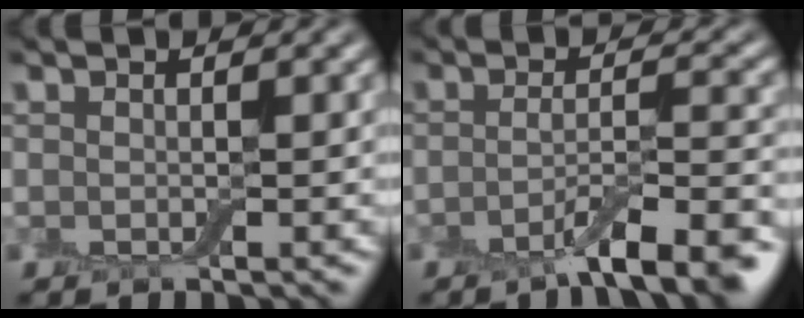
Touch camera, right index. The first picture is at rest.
{"total": 6.1, "force": [-3.9, 1.3, 4.6], "torque": [-0.064, 0.006, -0.067]}